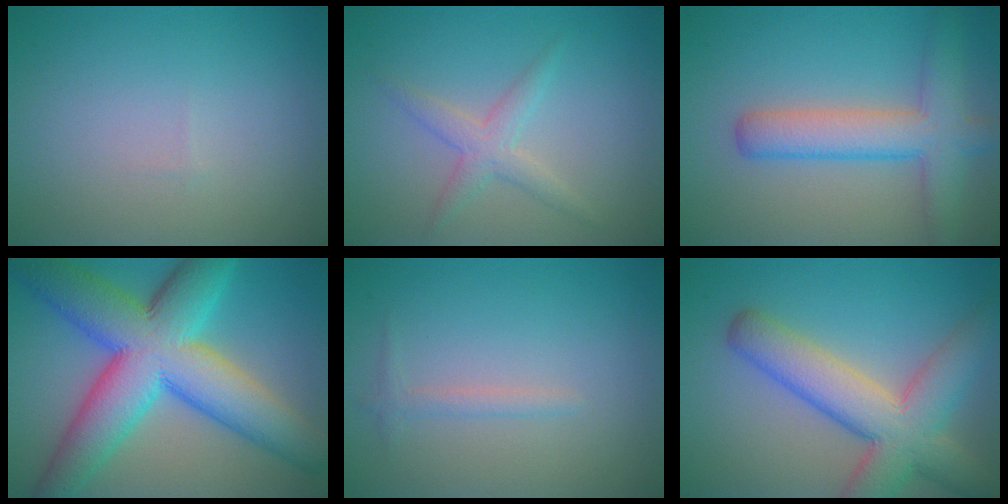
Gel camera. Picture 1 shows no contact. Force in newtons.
{"total": 2.3, "press": 2.3, "slide": 0.1}
{"total": 5.6, "press": 5.6, "slide": 0.1}
{"total": 13.3, "press": 13.3, "slide": 0.4}
{"total": 1.1, "press": 1.1, "slide": 0.1}
{"total": 8.3, "press": 8.3, "slide": 0.7}